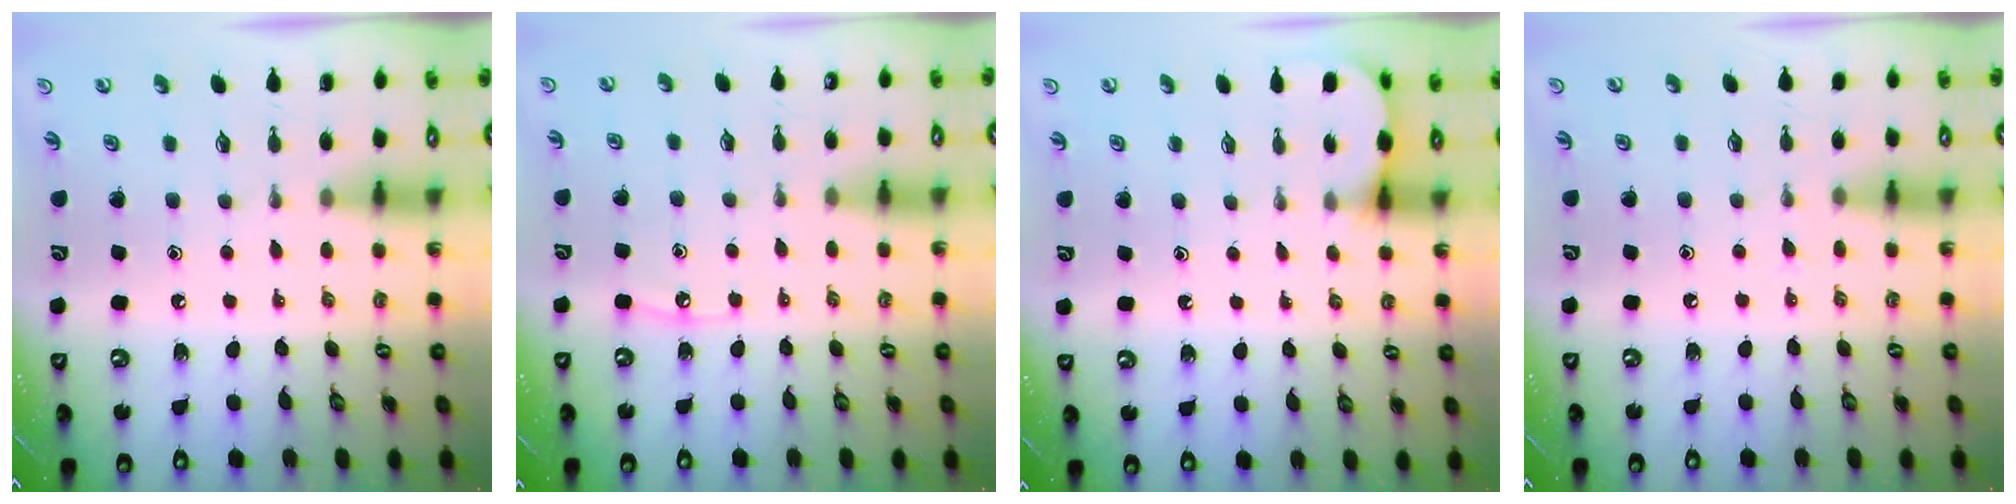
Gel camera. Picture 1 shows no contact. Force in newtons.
{"total": 3.6, "press": 3.6, "slide": 0.5}
{"total": 2.9, "press": 2.9, "slide": 0.3}
{"total": 4.0, "press": 3.9, "slide": 0.5}